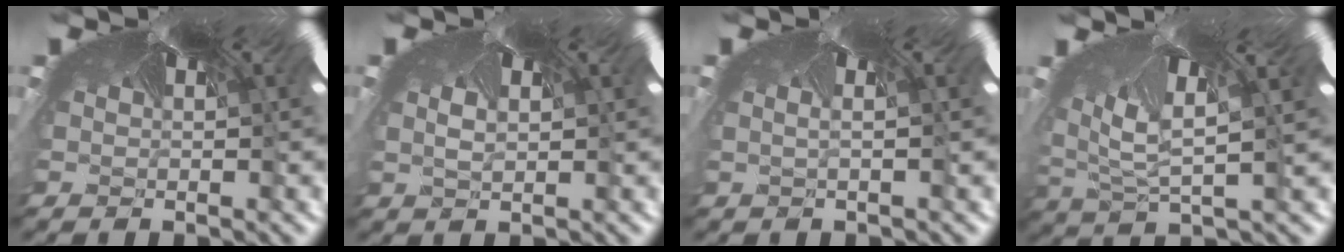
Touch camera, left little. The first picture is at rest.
{"total": 1.7, "force": [-1.4, 0.5, 0.9], "torque": [-0.021, -0.024, -0.004]}
{"total": 2.4, "force": [-2.4, -0.1, 0.5], "torque": [-0.019, -0.029, -0.018]}
{"total": 4.6, "force": [-4.5, 0.2, -0.5], "torque": [-0.031, -0.087, -0.046]}